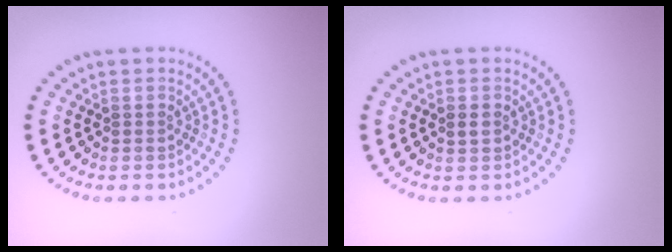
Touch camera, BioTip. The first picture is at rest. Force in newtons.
{"total": 0.9, "press": 0.9, "slide": 0.2}